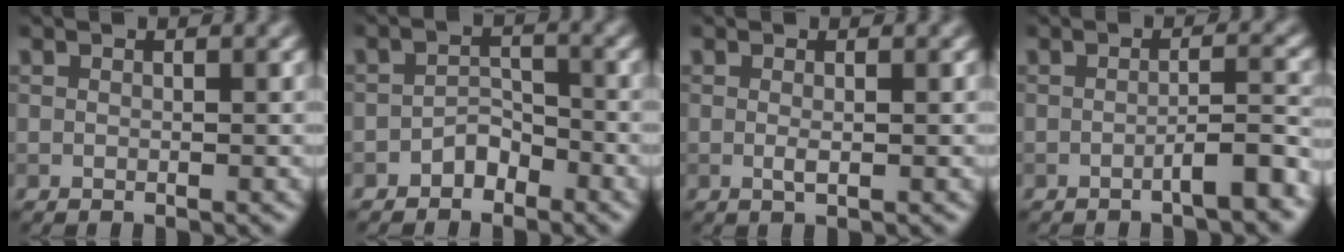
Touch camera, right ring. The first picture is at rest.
{"total": 2.0, "force": [-1.4, 1.2, 0.6], "torque": [-0.006, 0.010, -0.027]}
{"total": 0.8, "force": [0.0, 0.2, 0.8], "torque": [-0.017, -0.003, -0.001]}
{"total": 3.3, "force": [-1.7, 0.6, 2.8], "torque": [-0.038, 0.014, -0.033]}